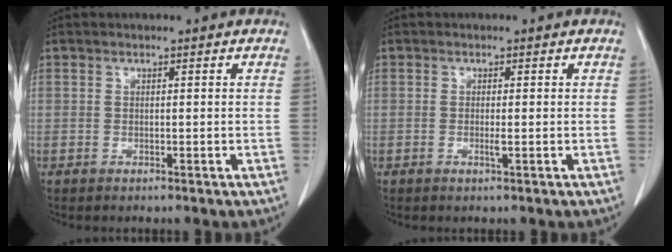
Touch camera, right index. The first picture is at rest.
{"total": 1.0, "force": [-0.2, -0.1, 0.9], "torque": [-0.020, -0.003, -0.001]}